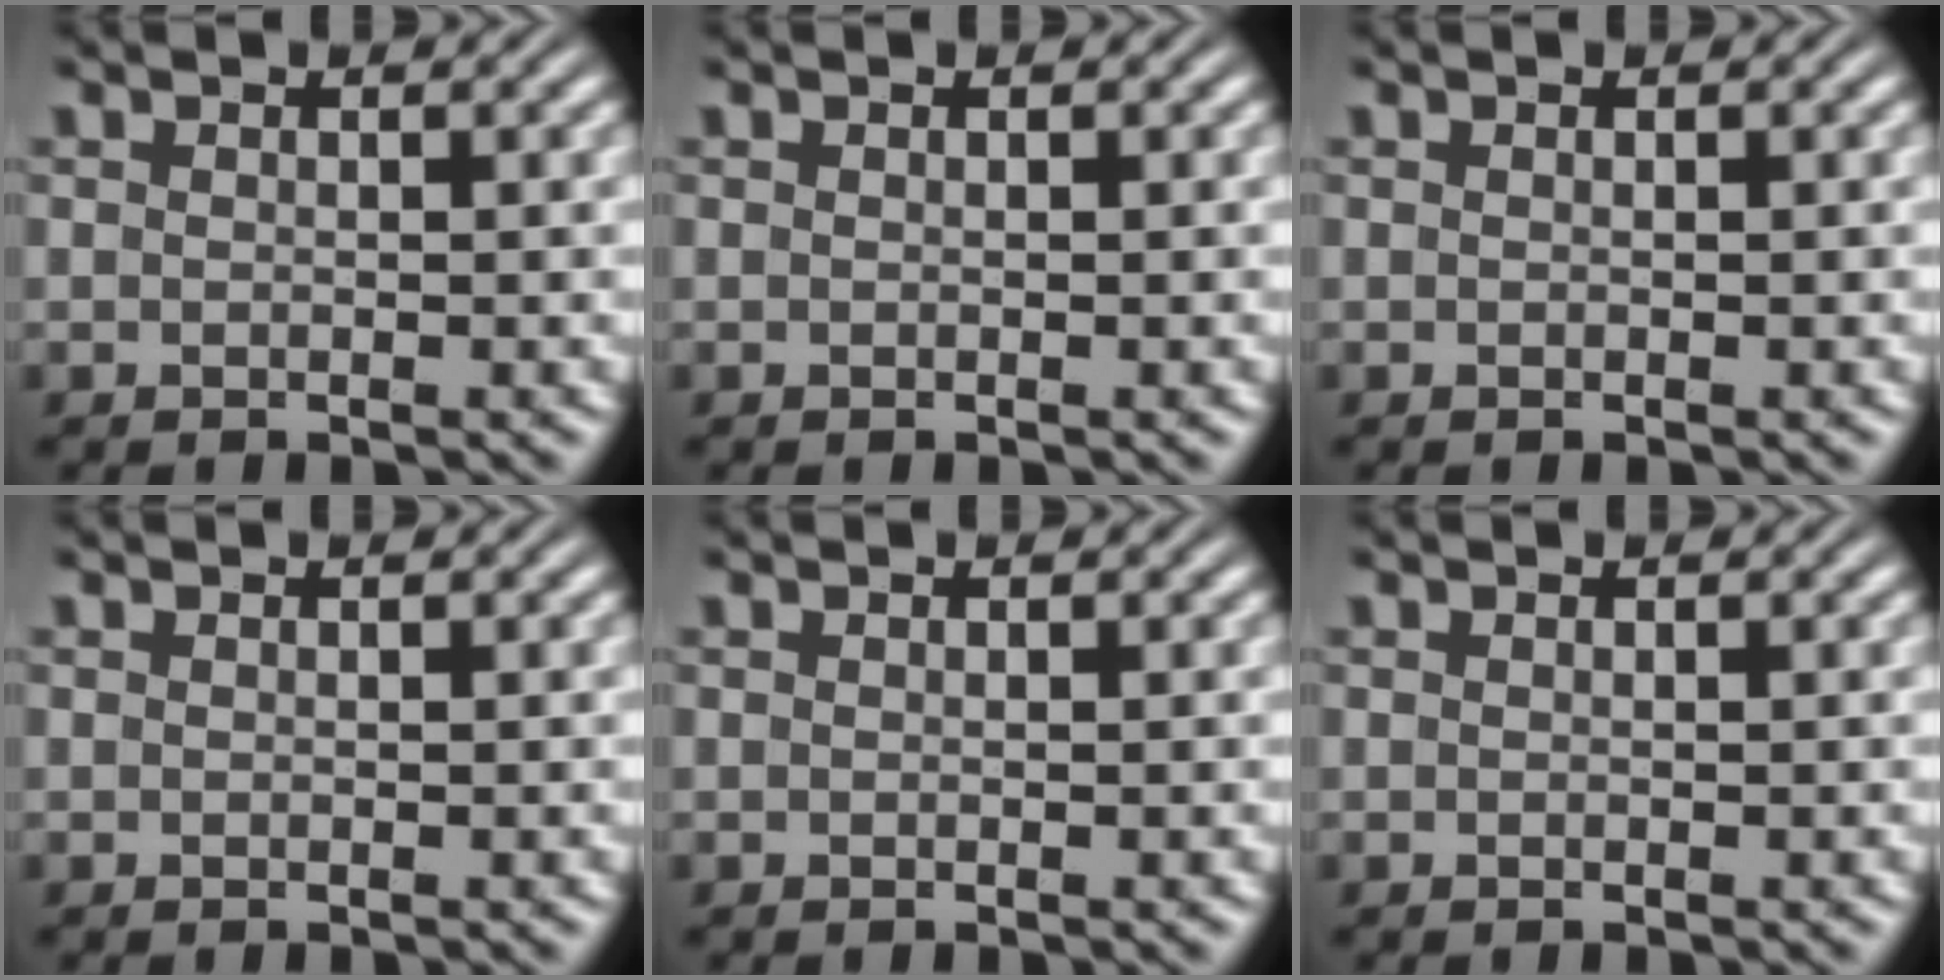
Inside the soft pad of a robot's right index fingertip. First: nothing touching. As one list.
[{"total": 0.0}, {"total": 0.0}, {"total": 0.0}, {"total": 0.0}, {"total": 0.0}]